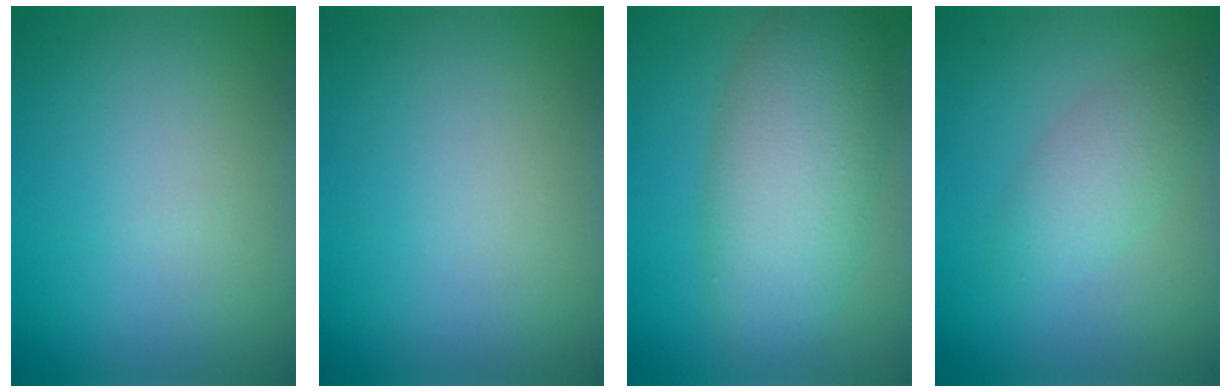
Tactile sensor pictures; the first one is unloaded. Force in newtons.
{"total": 0.0}
{"total": 7.7, "press": 7.7, "slide": 0.3}
{"total": 2.8, "press": 2.8, "slide": 0.2}